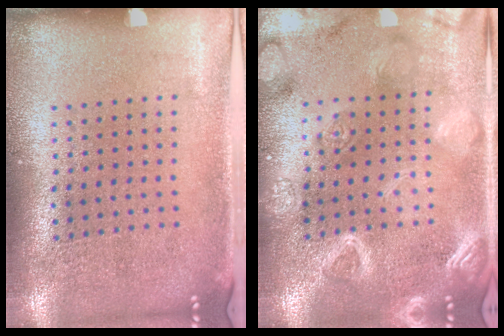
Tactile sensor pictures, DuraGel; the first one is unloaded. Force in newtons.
{"total": 3.2, "press": 3.2, "slide": 0.2}